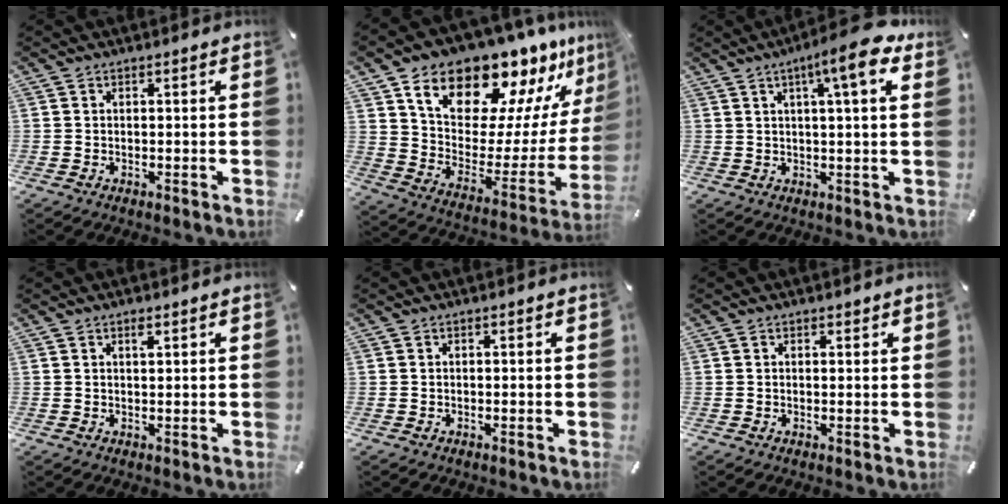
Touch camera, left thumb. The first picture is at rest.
{"total": 18.9, "force": [15.4, 8.8, 6.6], "torque": [-0.108, -0.131, 0.260]}
{"total": 10.4, "force": [5.0, 1.1, 9.1], "torque": [-0.140, -0.022, 0.073]}
{"total": 1.2, "force": [0.7, 0.3, 0.9], "torque": [-0.020, 0.000, 0.012]}
{"total": 0.0}
{"total": 0.7, "force": [0.5, 0.5, 0.1], "torque": [0.004, -0.002, 0.008]}